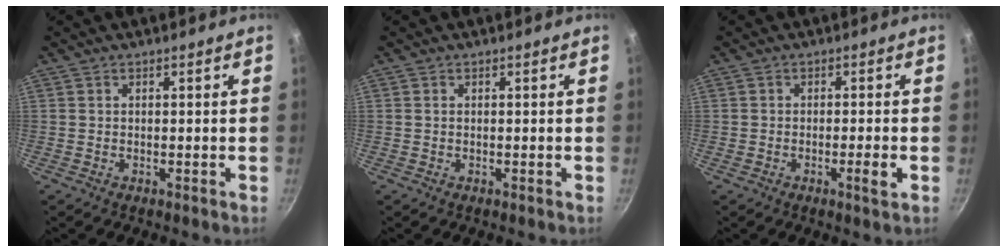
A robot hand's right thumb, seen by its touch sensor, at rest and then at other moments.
{"total": 0.0}
{"total": 2.8, "force": [-1.0, 0.3, 2.6], "torque": [-0.040, 0.007, -0.015]}